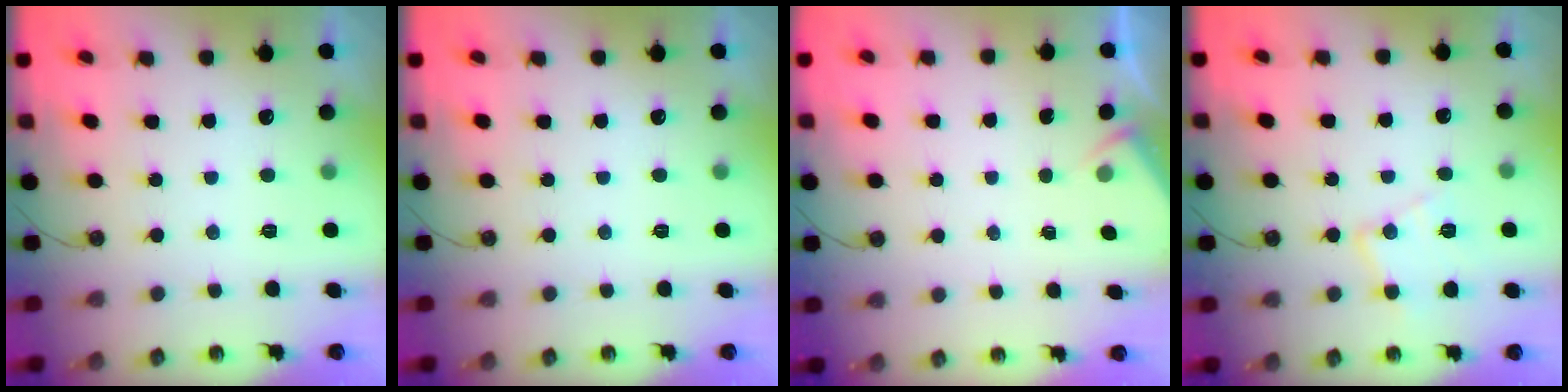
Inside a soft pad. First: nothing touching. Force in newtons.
{"total": 0.0}
{"total": 2.1, "press": 2.1, "slide": 0.4}
{"total": 10.0, "press": 10.0, "slide": 0.7}